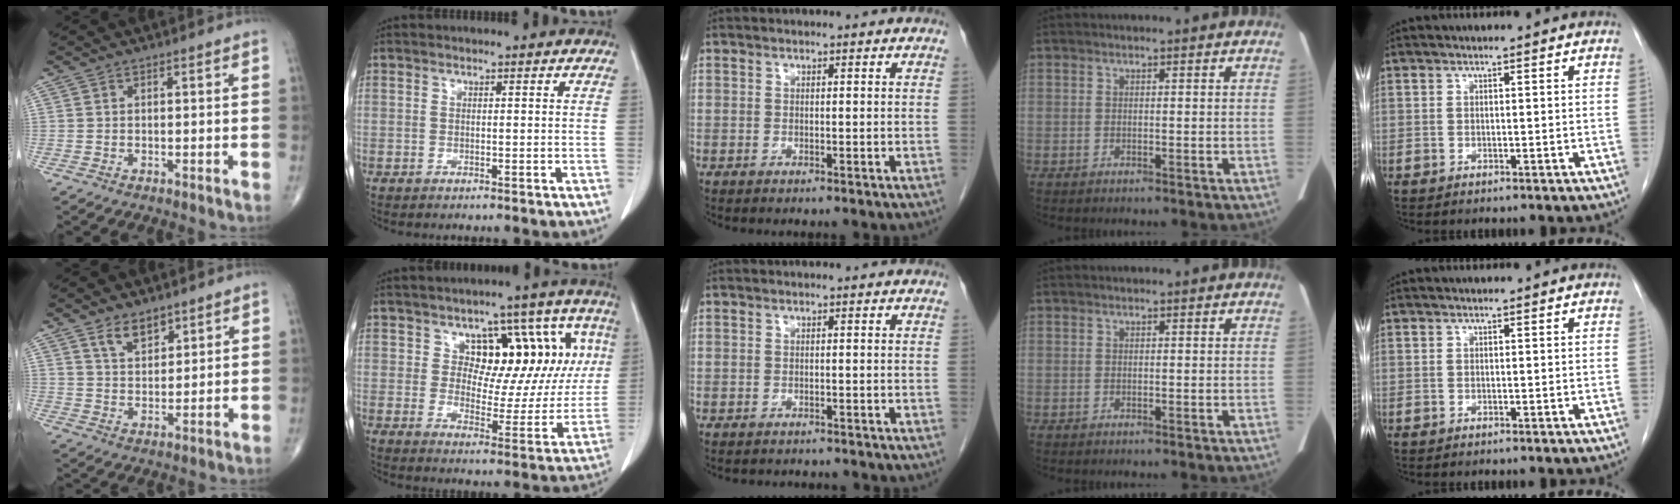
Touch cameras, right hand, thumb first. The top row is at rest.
{"thumb": {"total": 5.5, "force": [3.8, 2.8, 2.8], "torque": [-0.027, -0.030, 0.072]}, "index": {"total": 14.4, "force": [4.9, 7.8, 11.1], "torque": [-0.120, 0.034, 0.074]}, "middle": {"total": 2.9, "force": [-2.8, 0.9, 0.4], "torque": [-0.004, -0.002, -0.033]}}